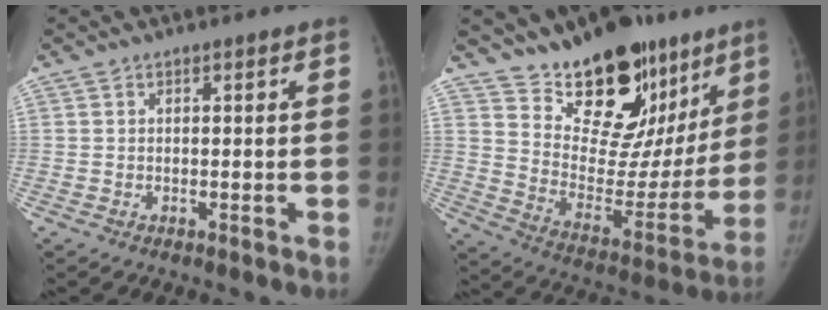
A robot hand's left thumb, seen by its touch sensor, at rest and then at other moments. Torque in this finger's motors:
{"motor_torque": [0.32, 0.48, 0.95, -1.82, 0.05]}